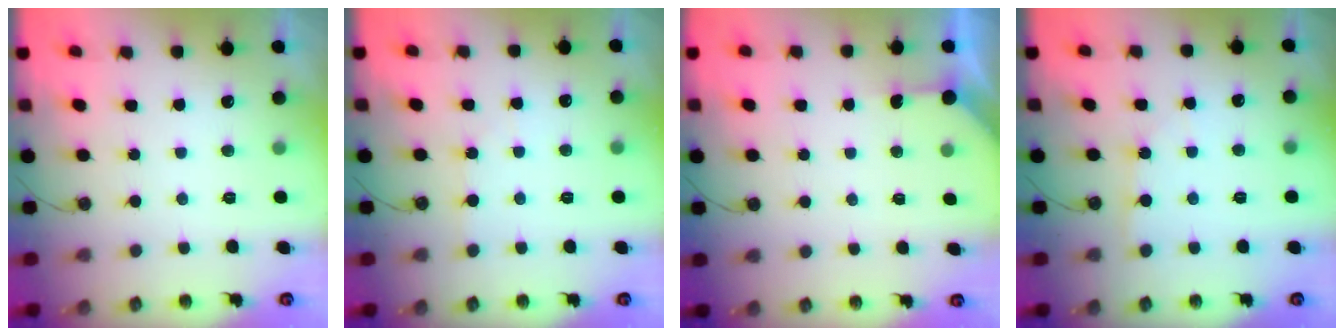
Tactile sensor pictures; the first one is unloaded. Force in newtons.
{"total": 2.1, "press": 2.0, "slide": 0.3}
{"total": 1.6, "press": 1.5, "slide": 0.3}
{"total": 3.2, "press": 3.2, "slide": 0.3}